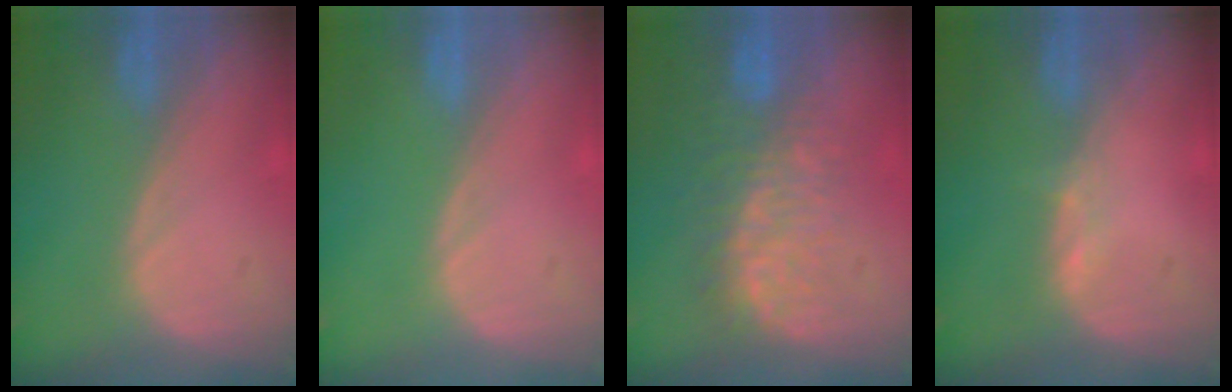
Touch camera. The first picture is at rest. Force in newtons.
{"total": 0.0}
{"total": 7.8, "press": 7.6, "slide": 1.4}
{"total": 1.0, "press": 0.8, "slide": 0.5}